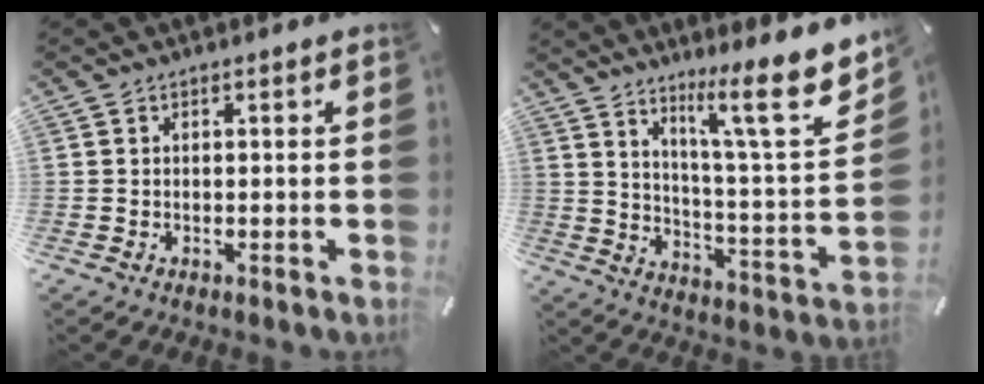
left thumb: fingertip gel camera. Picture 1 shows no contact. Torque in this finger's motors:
{"motor_torque": [1.06, -0.82, 0.46, -0.34, 0.13]}